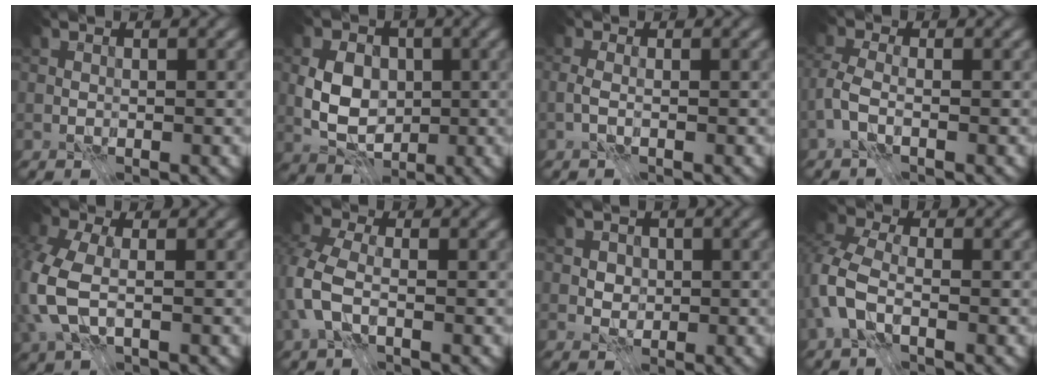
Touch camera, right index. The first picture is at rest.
{"total": 5.6, "force": [-0.5, 4.1, 3.7], "torque": [-0.069, 0.000, -0.016]}
{"total": 1.4, "force": [-0.7, 0.5, 1.1], "torque": [-0.026, -0.001, -0.014]}
{"total": 2.9, "force": [-1.6, 1.3, 2.0], "torque": [-0.054, 0.001, -0.038]}
{"total": 6.9, "force": [-1.5, 4.3, 5.2], "torque": [-0.152, -0.006, -0.032]}
{"total": 5.4, "force": [-1.6, 3.4, 3.9], "torque": [-0.109, 0.002, -0.043]}
{"total": 2.1, "force": [0.3, 1.8, 1.0], "torque": [-0.018, 0.006, 0.008]}
{"total": 5.1, "force": [-1.9, 3.1, 3.5], "torque": [-0.098, 0.003, -0.053]}